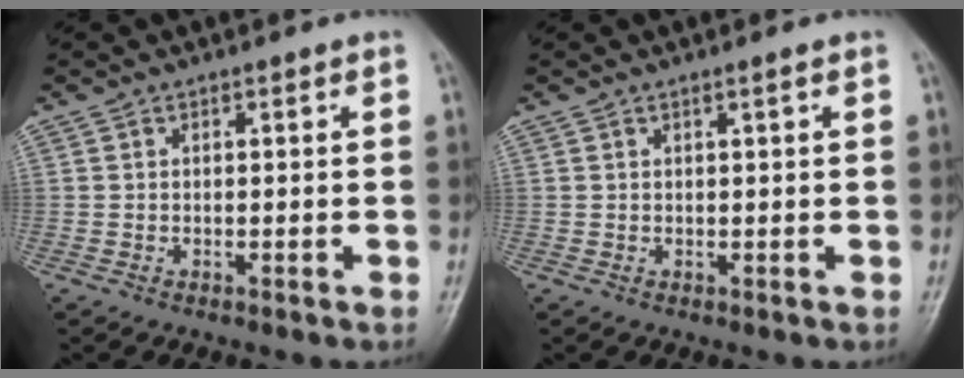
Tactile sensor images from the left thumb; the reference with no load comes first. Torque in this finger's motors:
{"motor_torque": [-0.48, 0.07, -0.23, 0.17, -0.01]}